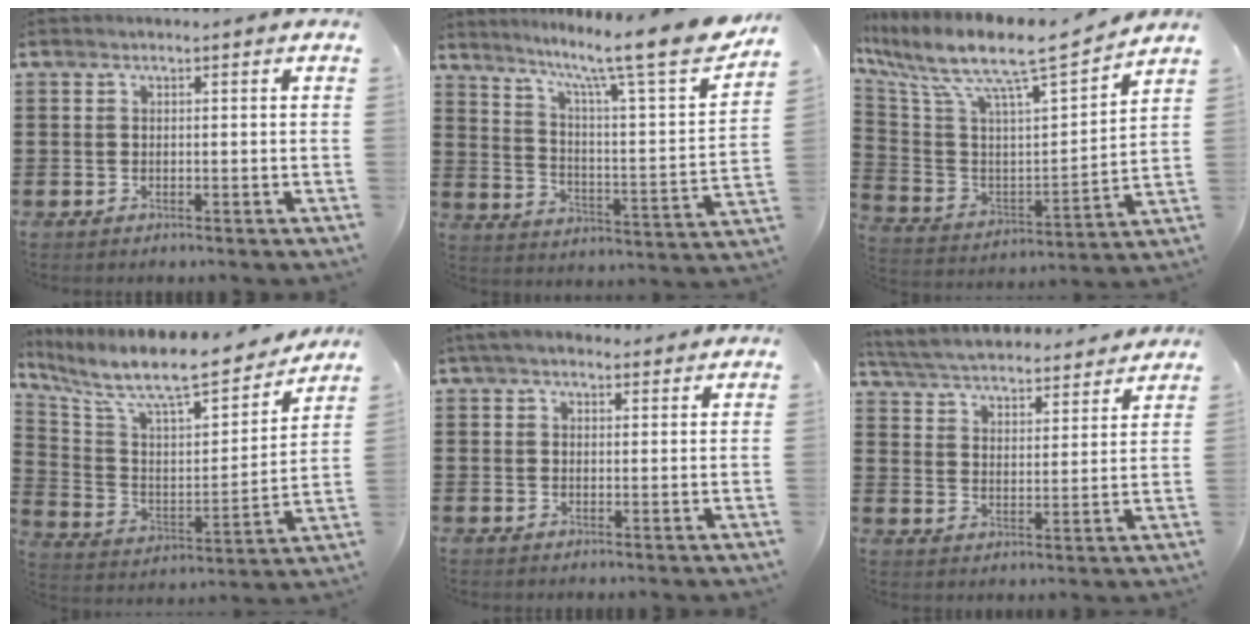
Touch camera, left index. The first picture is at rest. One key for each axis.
{"total": 11.6, "fx": 9.4, "fy": 0.4, "fz": 6.7, "tx": -0.131, "ty": -0.075, "tz": 0.143}
{"total": 9.6, "fx": 7.7, "fy": 1.2, "fz": 5.5, "tx": -0.133, "ty": -0.066, "tz": 0.120}
{"total": 10.2, "fx": 8.5, "fy": 2.1, "fz": 5.2, "tx": -0.125, "ty": -0.067, "tz": 0.139}
{"total": 3.0, "fx": 2.3, "fy": 1.5, "fz": 1.1, "tx": -0.030, "ty": 0.004, "tz": 0.043}
{"total": 4.8, "fx": 4.8, "fy": 0.2, "fz": 0.4, "tx": -0.033, "ty": -0.033, "tz": 0.080}